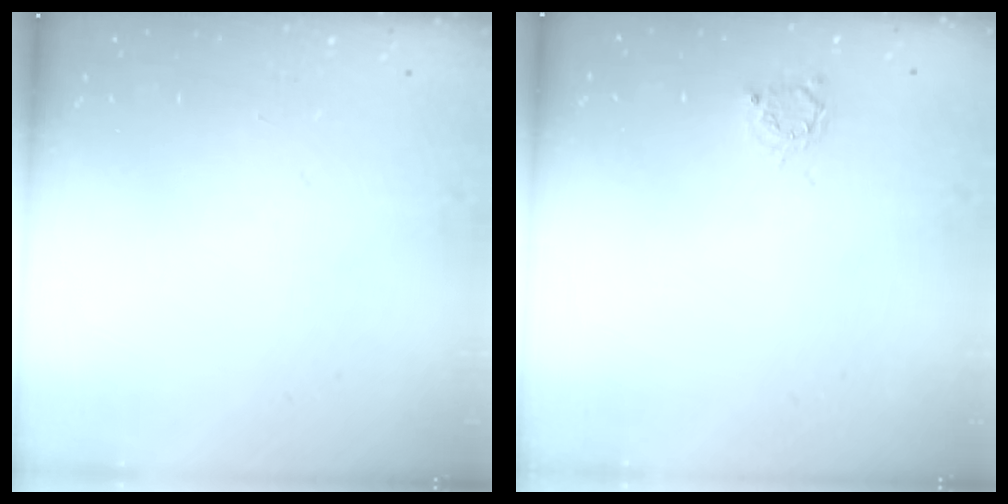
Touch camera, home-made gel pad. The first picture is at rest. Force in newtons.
{"total": 2.5, "press": 2.5, "slide": 0.3}